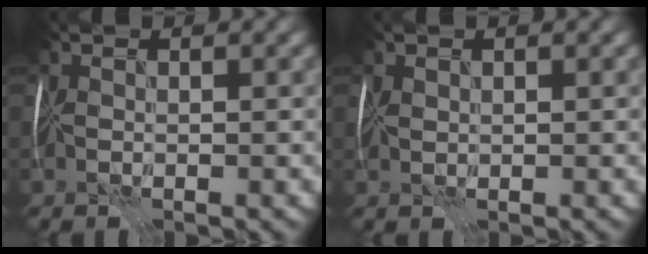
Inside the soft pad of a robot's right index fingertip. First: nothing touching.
{"total": 1.2, "force": [0.9, 0.7, 0.4], "torque": [-0.009, 0.014, 0.015]}